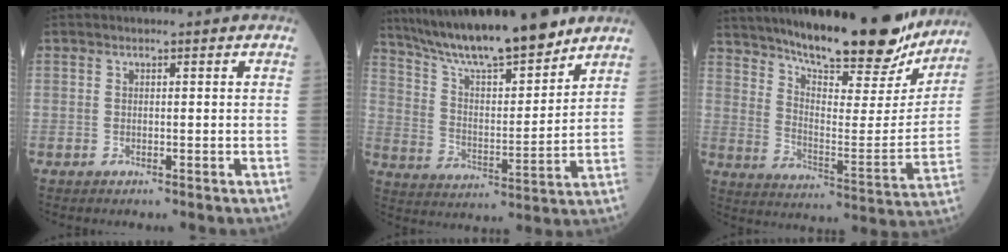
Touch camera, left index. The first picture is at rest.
{"total": 18.1, "force": [15.3, 2.2, 9.4], "torque": [-0.159, 0.006, 0.265]}
{"total": 25.6, "force": [21.3, 5.1, 13.3], "torque": [-0.208, -0.022, 0.297]}